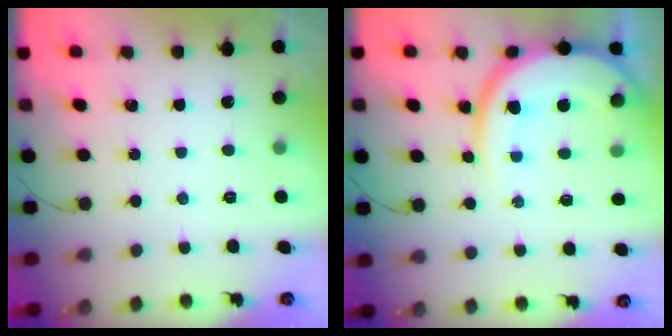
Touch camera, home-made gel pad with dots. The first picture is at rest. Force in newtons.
{"total": 13.7, "press": 13.6, "slide": 1.9}